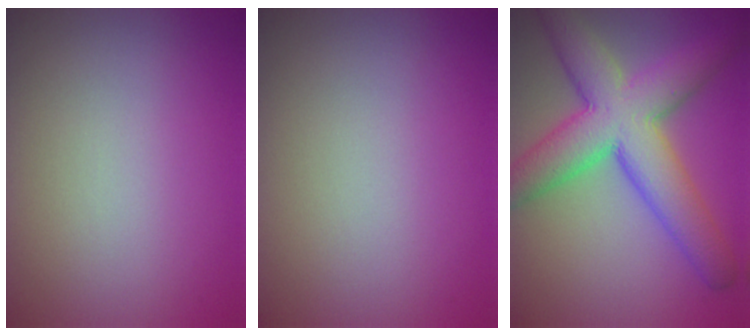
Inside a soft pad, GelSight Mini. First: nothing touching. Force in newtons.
{"total": 0.0}
{"total": 9.5, "press": 9.5, "slide": 0.2}